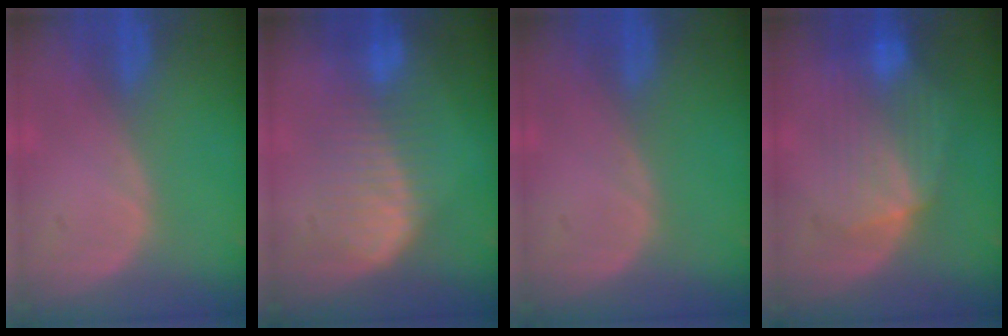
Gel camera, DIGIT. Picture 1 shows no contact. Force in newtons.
{"total": 6.9, "press": 6.9, "slide": 0.5}
{"total": 0.0}
{"total": 8.9, "press": 8.0, "slide": 3.8}